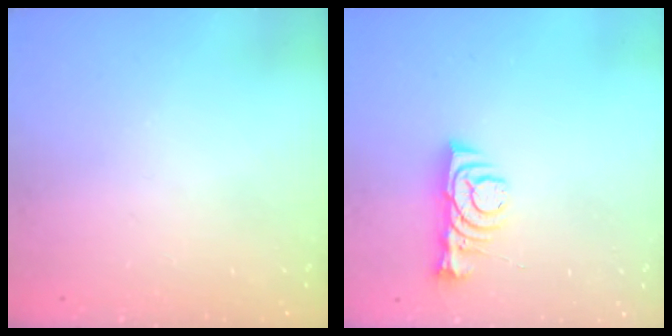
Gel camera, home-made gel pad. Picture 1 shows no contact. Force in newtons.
{"total": 7.0, "press": 7.0, "slide": 0.8}